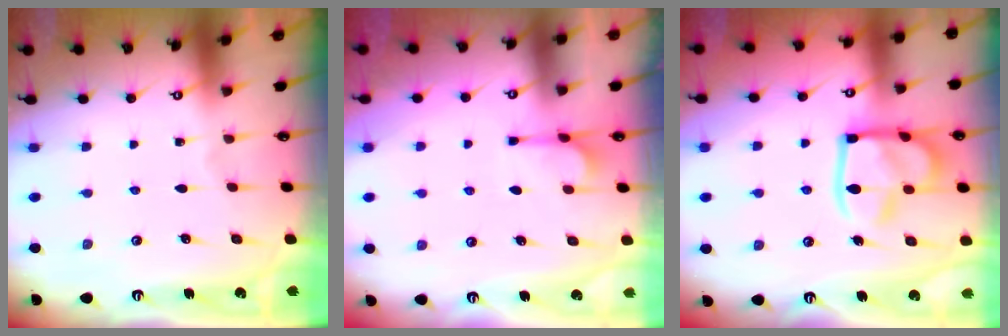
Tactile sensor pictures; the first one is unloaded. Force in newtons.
{"total": 1.4, "press": 0.8, "slide": 1.2}
{"total": 17.8, "press": 17.7, "slide": 2.0}